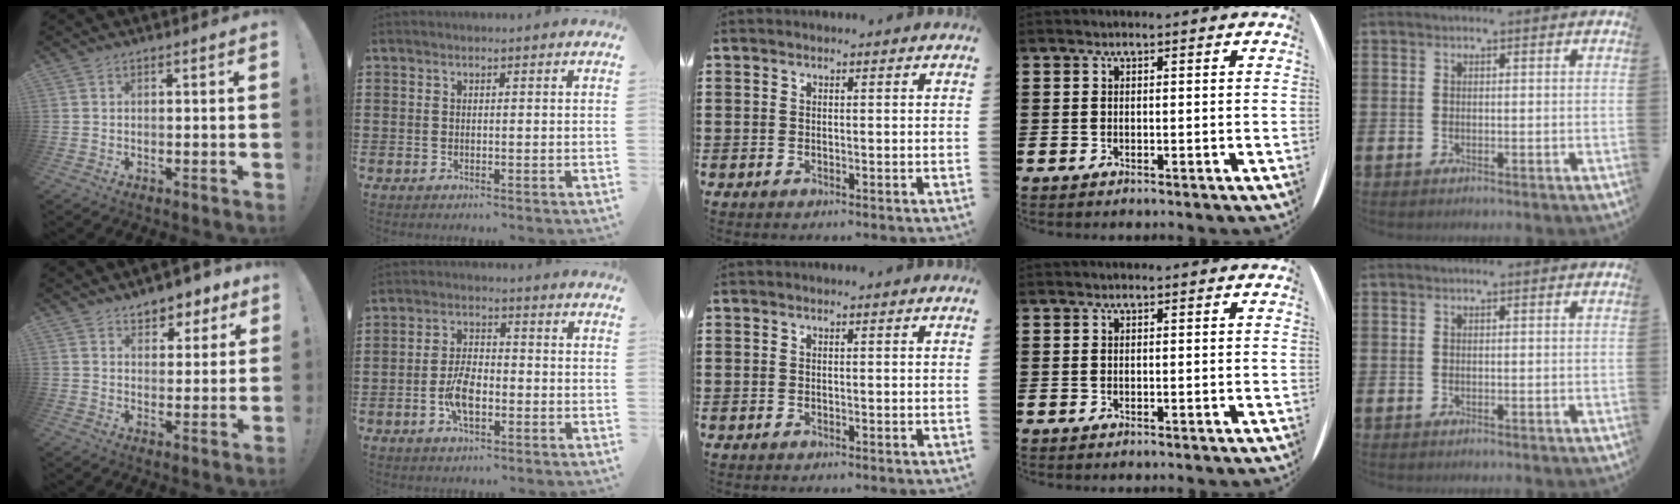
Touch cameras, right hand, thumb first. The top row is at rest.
{"thumb": {"total": 6.3, "force": [4.6, 3.9, 1.9], "torque": [-0.018, -0.032, 0.084]}, "index": {"total": 6.1, "force": [-1.8, 3.0, 5.0], "torque": [-0.112, 0.000, -0.037]}}